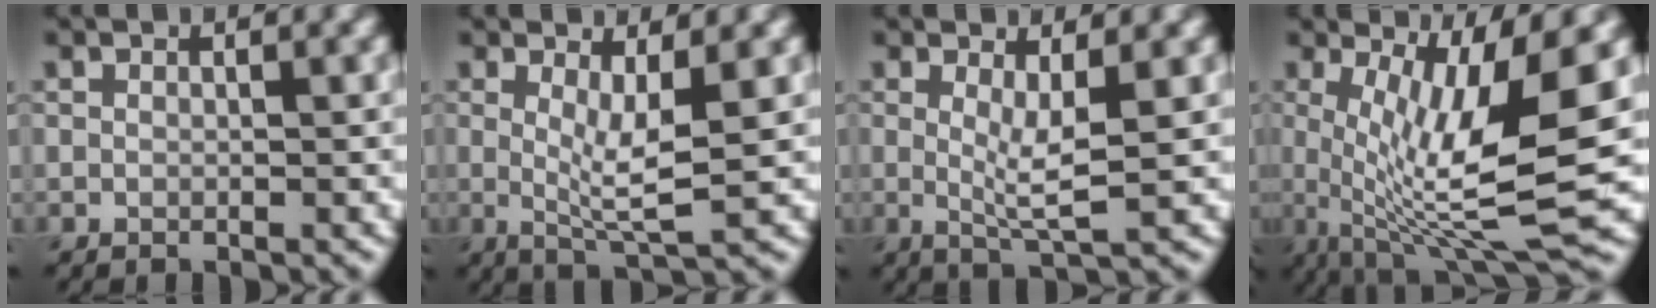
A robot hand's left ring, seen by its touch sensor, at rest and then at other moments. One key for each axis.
{"total": 3.9, "fx": 0.3, "fy": 0.7, "fz": 3.8, "tx": -0.072, "ty": -0.015, "tz": 0.011}
{"total": 3.2, "fx": 0.2, "fy": 0.5, "fz": 3.1, "tx": -0.062, "ty": -0.016, "tz": 0.009}
{"total": 10.7, "fx": -0.1, "fy": 2.7, "fz": 10.3, "tx": -0.180, "ty": -0.017, "tz": 0.004}